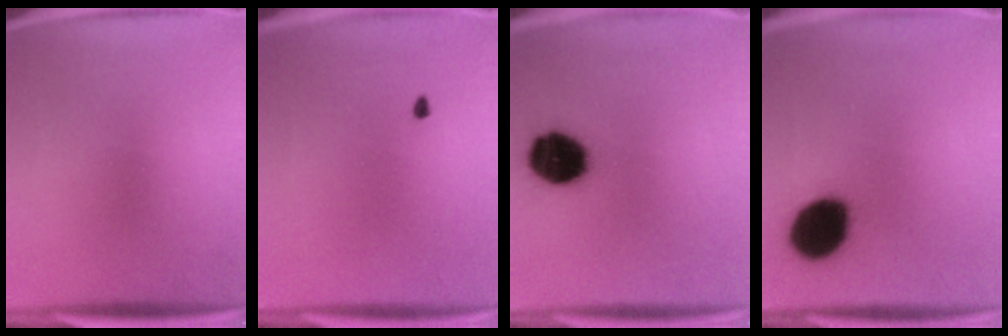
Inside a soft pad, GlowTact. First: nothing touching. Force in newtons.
{"total": 0.7}
{"total": 14.7}
{"total": 17.3}